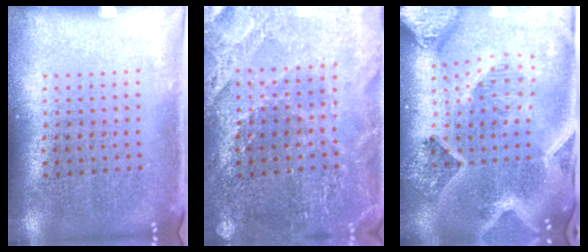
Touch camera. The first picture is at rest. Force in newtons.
{"total": 1.9, "press": 1.9, "slide": 0.3}
{"total": 2.9, "press": 2.6, "slide": 1.4}